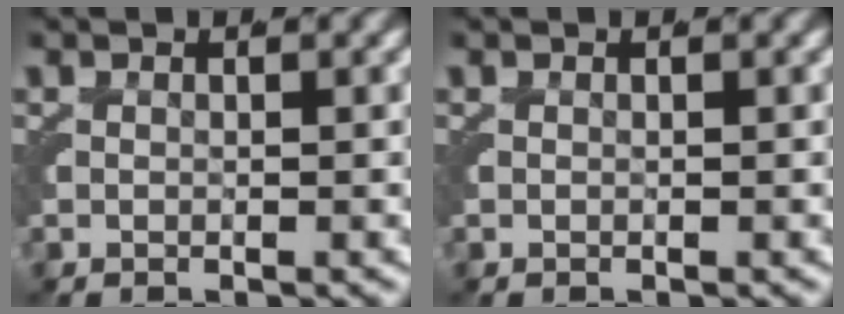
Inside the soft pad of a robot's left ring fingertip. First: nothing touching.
{"total": 0.0}